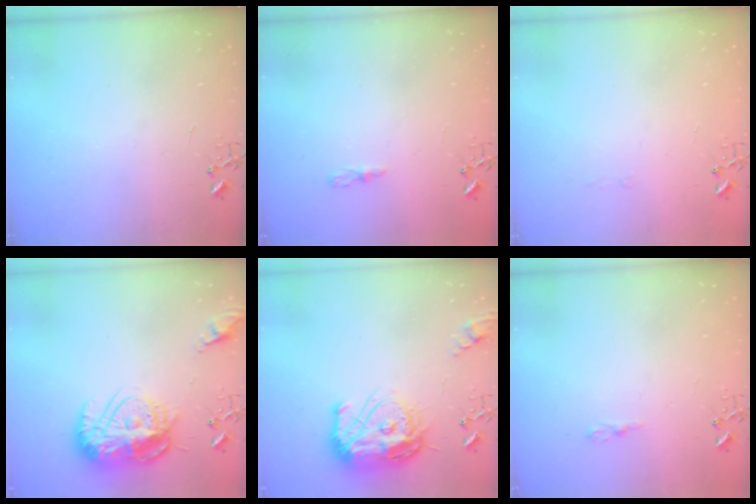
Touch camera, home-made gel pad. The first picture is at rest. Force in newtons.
{"total": 3.6, "press": 3.5, "slide": 0.4}
{"total": 2.8, "press": 2.8, "slide": 0.5}
{"total": 17.2, "press": 17.1, "slide": 1.8}
{"total": 18.0, "press": 17.9, "slide": 1.6}
{"total": 3.9, "press": 3.9, "slide": 0.4}